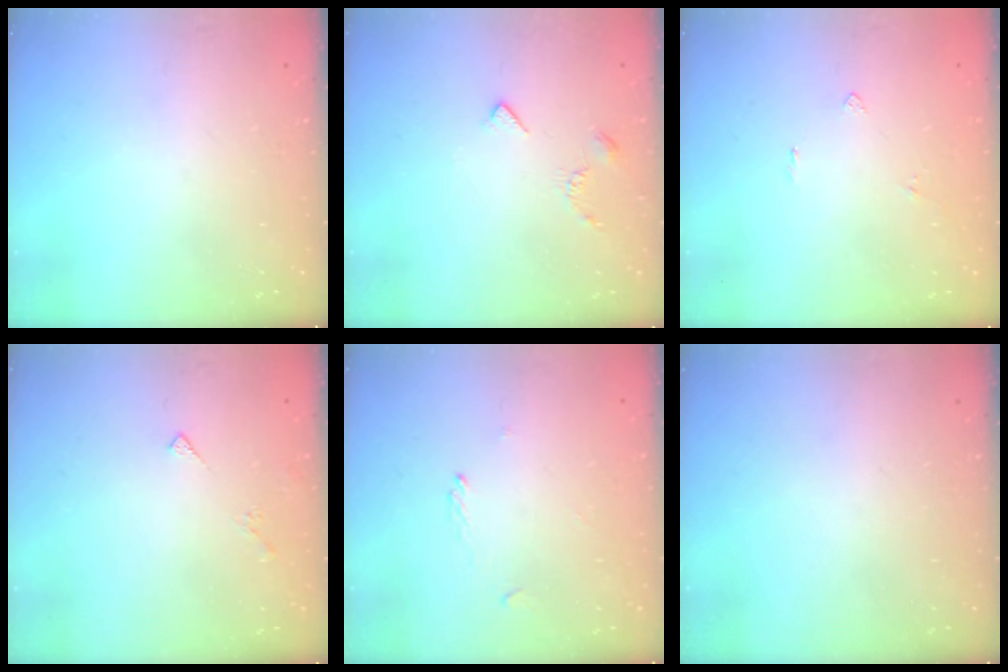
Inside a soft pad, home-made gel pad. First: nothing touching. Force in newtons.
{"total": 4.4, "press": 4.3, "slide": 0.9}
{"total": 2.0, "press": 2.0, "slide": 0.5}
{"total": 2.5, "press": 2.4, "slide": 0.5}
{"total": 1.2, "press": 1.2, "slide": 0.3}
{"total": 0.0}